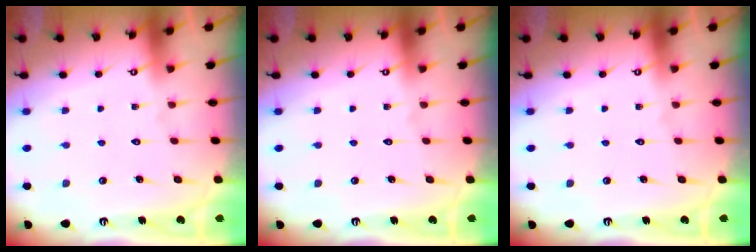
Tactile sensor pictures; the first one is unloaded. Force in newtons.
{"total": 0.0}
{"total": 0.0}